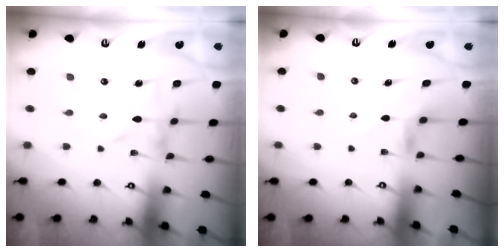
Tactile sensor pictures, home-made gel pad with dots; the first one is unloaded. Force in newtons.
{"total": 3.6, "press": 3.6, "slide": 0.5}